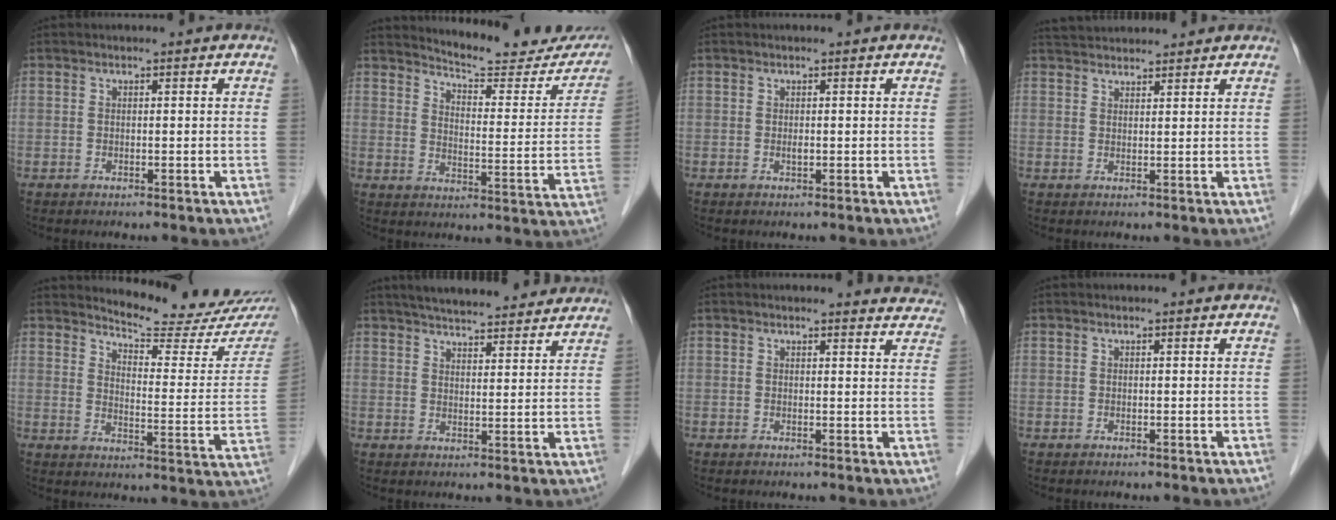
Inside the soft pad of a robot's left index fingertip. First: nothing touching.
{"total": 18.4, "force": [17.4, 3.1, 5.1], "torque": [-0.058, -0.071, 0.205]}
{"total": 0.5, "force": [-0.2, 0.1, 0.5], "torque": [-0.008, -0.004, -0.005]}
{"total": 6.5, "force": [6.2, 1.0, 1.6], "torque": [-0.029, 0.036, 0.097]}
{"total": 16.4, "force": [15.4, 1.6, 5.3], "torque": [-0.071, -0.086, 0.179]}
{"total": 16.8, "force": [15.2, 2.8, 6.6], "torque": [-0.097, 0.028, 0.208]}
{"total": 5.8, "force": [5.7, 1.0, 0.4], "torque": [0.014, -0.021, 0.032]}
{"total": 0.0}